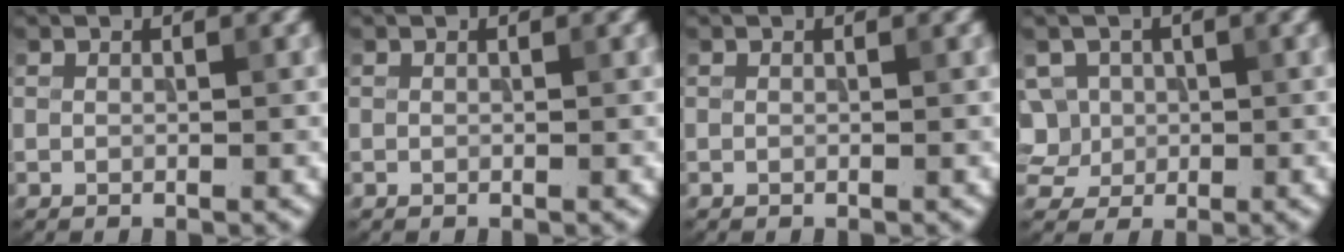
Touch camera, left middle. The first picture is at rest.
{"total": 0.0}
{"total": 0.0}
{"total": 5.2, "force": [0.8, 4.6, 2.2], "torque": [-0.041, 0.027, 0.011]}